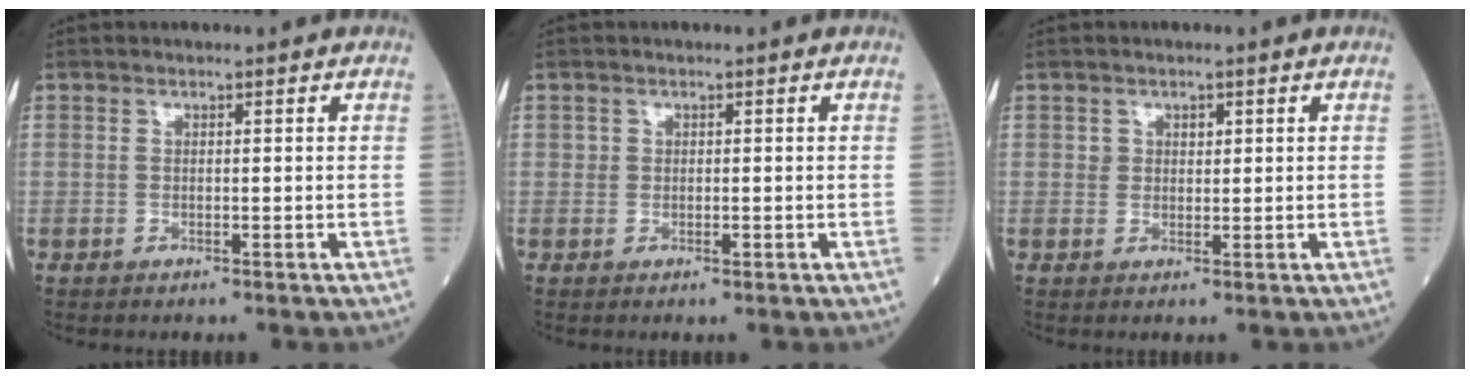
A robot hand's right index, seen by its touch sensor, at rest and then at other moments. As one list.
[{"total": 1.0, "force": [0.0, 0.9, 0.5], "torque": [-0.005, 0.001, -0.002]}, {"total": 1.7, "force": [0.7, 1.4, 0.7], "torque": [-0.005, 0.000, 0.010]}]